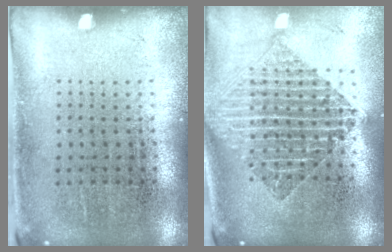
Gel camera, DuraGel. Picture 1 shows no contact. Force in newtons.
{"total": 2.2, "press": 1.8, "slide": 1.3}